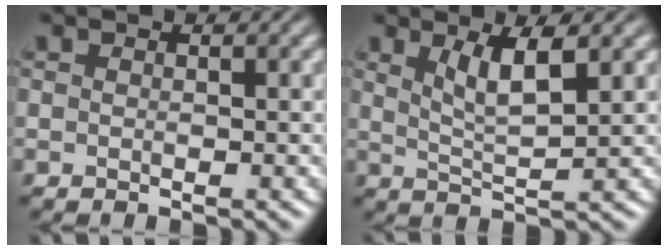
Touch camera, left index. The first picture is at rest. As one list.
[{"total": 3.6, "force": [1.8, 0.8, 3.0], "torque": [-0.056, -0.004, 0.035]}]